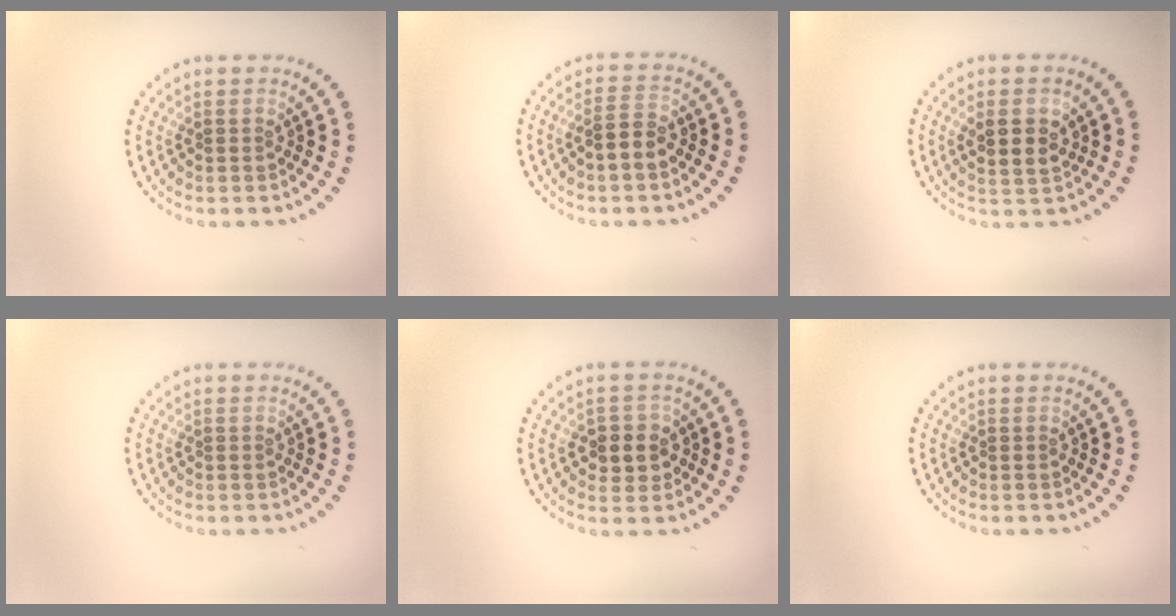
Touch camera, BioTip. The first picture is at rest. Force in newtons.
{"total": 2.4, "press": 2.3, "slide": 0.8}
{"total": 2.8, "press": 2.6, "slide": 0.9}
{"total": 0.0}
{"total": 2.8, "press": 2.7, "slide": 0.8}
{"total": 0.0}